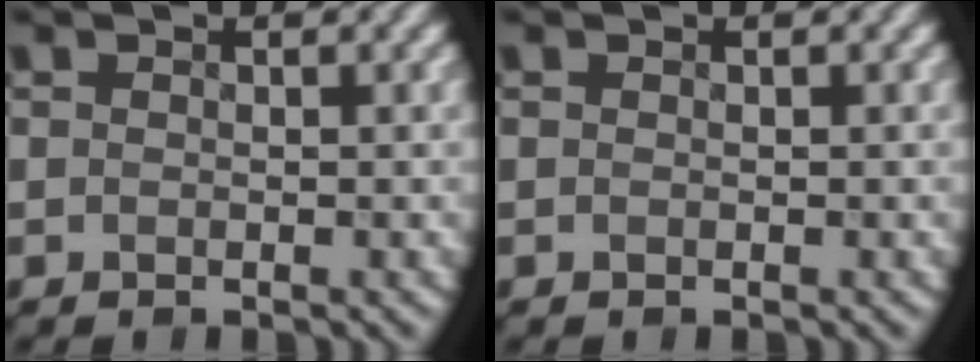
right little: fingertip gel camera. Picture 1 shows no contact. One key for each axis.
{"total": 0.0}